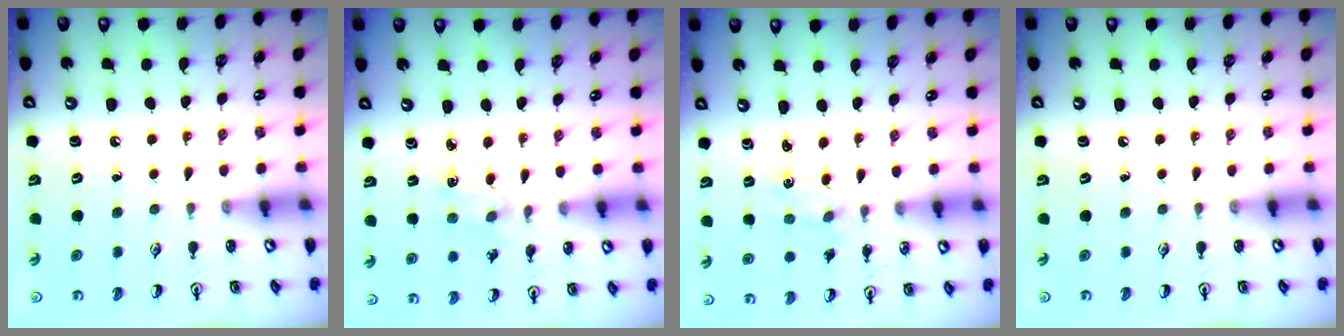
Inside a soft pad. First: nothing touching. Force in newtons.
{"total": 1.7, "press": 1.7, "slide": 0.1}
{"total": 1.1, "press": 1.1, "slide": 0.4}
{"total": 0.0}